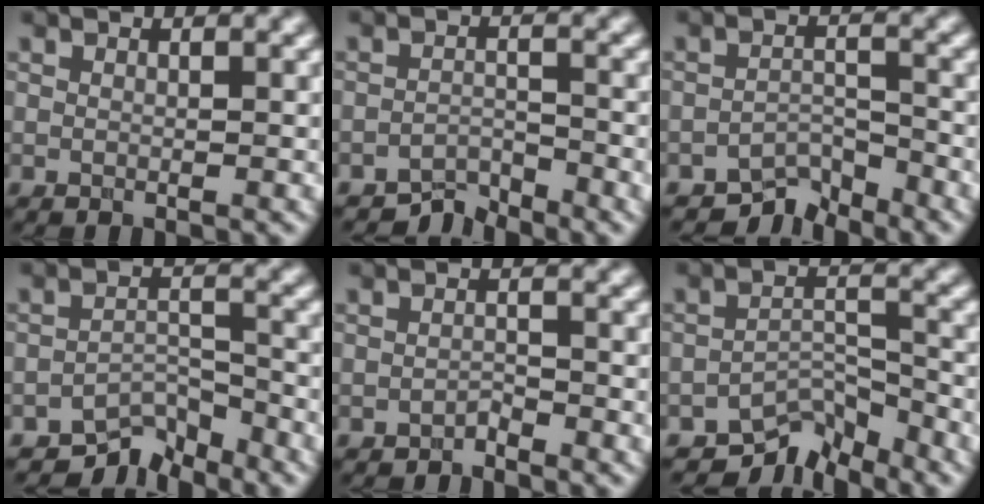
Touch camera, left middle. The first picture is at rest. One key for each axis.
{"total": 2.7, "fx": -2.5, "fy": 0.5, "fz": 0.5, "tx": -0.003, "ty": 0.006, "tz": -0.050}
{"total": 3.5, "fx": -3.2, "fy": 1.1, "fz": 0.9, "tx": -0.005, "ty": 0.004, "tz": -0.062}
{"total": 4.4, "fx": -3.9, "fy": 1.4, "fz": 1.3, "tx": -0.010, "ty": 0.000, "tz": -0.073}
{"total": 1.0, "fx": -1.0, "fy": 0.1, "fz": 0.2, "tx": -0.004, "ty": 0.002, "tz": -0.018}
{"total": 4.8, "fx": -4.2, "fy": 1.7, "fz": 1.6, "tx": -0.014, "ty": -0.001, "tz": -0.078}